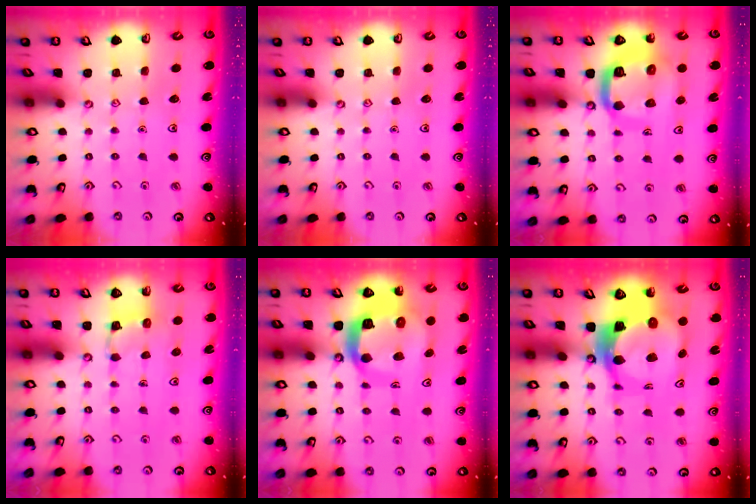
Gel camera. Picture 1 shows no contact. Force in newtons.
{"total": 0.0}
{"total": 11.9, "press": 11.8, "slide": 1.3}
{"total": 3.0, "press": 3.0, "slide": 0.6}
{"total": 12.9, "press": 12.8, "slide": 1.6}
{"total": 12.0, "press": 11.9, "slide": 1.3}